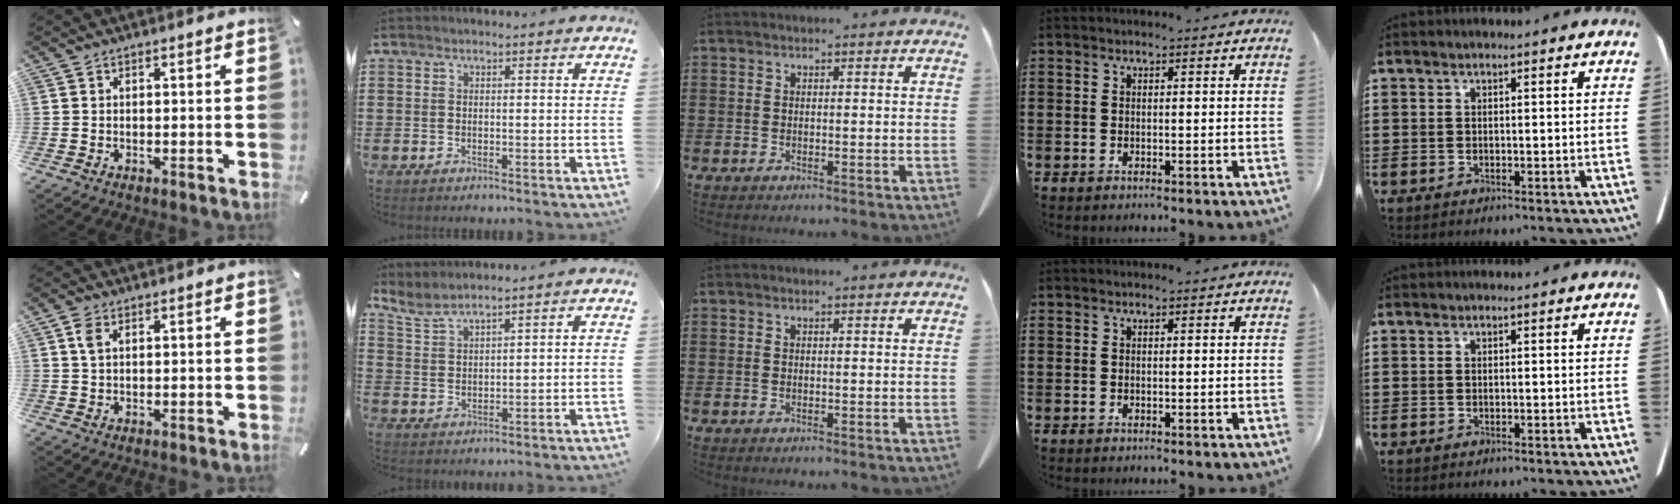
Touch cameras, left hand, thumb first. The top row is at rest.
{"thumb": {"total": 3.1, "force": [1.2, 1.7, 2.3], "torque": [-0.051, 0.005, 0.020]}, "index": {"total": 3.5, "force": [3.2, 0.4, 1.3], "torque": [-0.036, -0.010, 0.059]}}